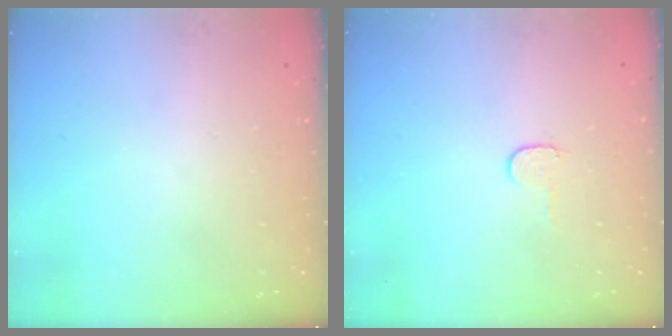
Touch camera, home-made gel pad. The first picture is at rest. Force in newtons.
{"total": 4.0, "press": 4.0, "slide": 0.4}